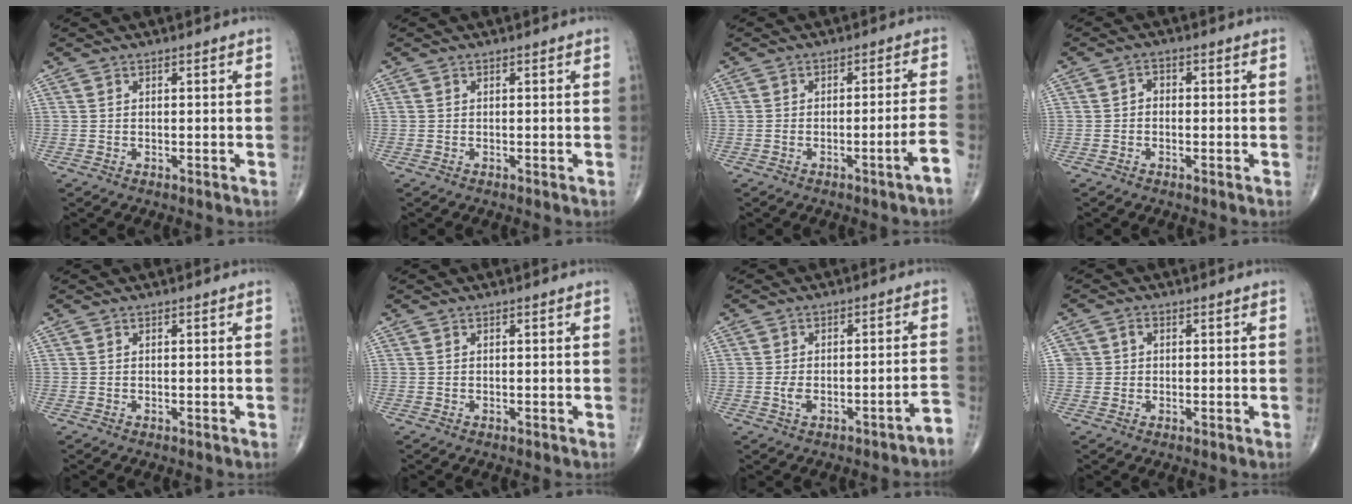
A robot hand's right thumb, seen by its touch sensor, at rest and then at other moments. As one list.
[{"total": 0.0}, {"total": 4.4, "force": [-2.5, -0.4, 3.6], "torque": [-0.058, 0.023, -0.035]}, {"total": 1.8, "force": [-0.3, 1.5, 1.0], "torque": [-0.004, 0.010, -0.011]}, {"total": 0.0}, {"total": 0.0}, {"total": 4.8, "force": [-2.7, 1.8, 3.5], "torque": [-0.042, 0.047, -0.030]}, {"total": 2.5, "force": [0.3, 2.4, 0.6], "torque": [0.005, 0.003, 0.005]}]